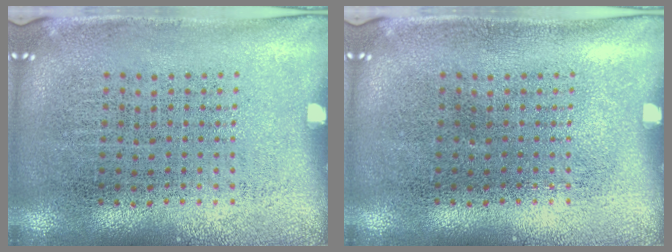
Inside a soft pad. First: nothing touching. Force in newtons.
{"total": 0.0}